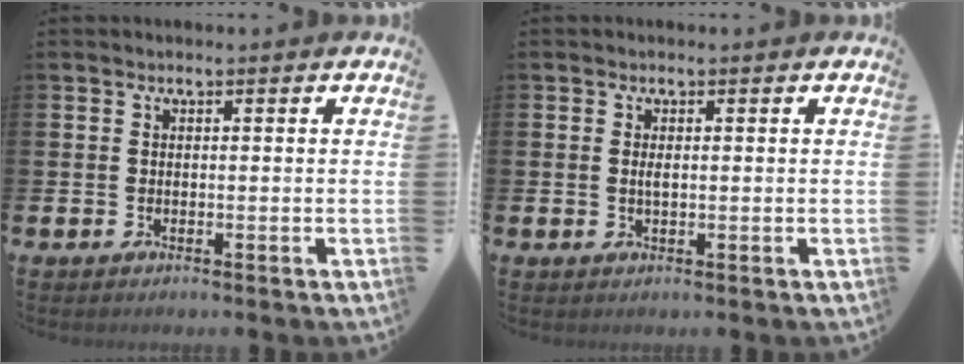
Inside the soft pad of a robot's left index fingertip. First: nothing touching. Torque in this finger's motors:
{"motor_torque": [0.33, 0.25, 0.02, 0.05]}